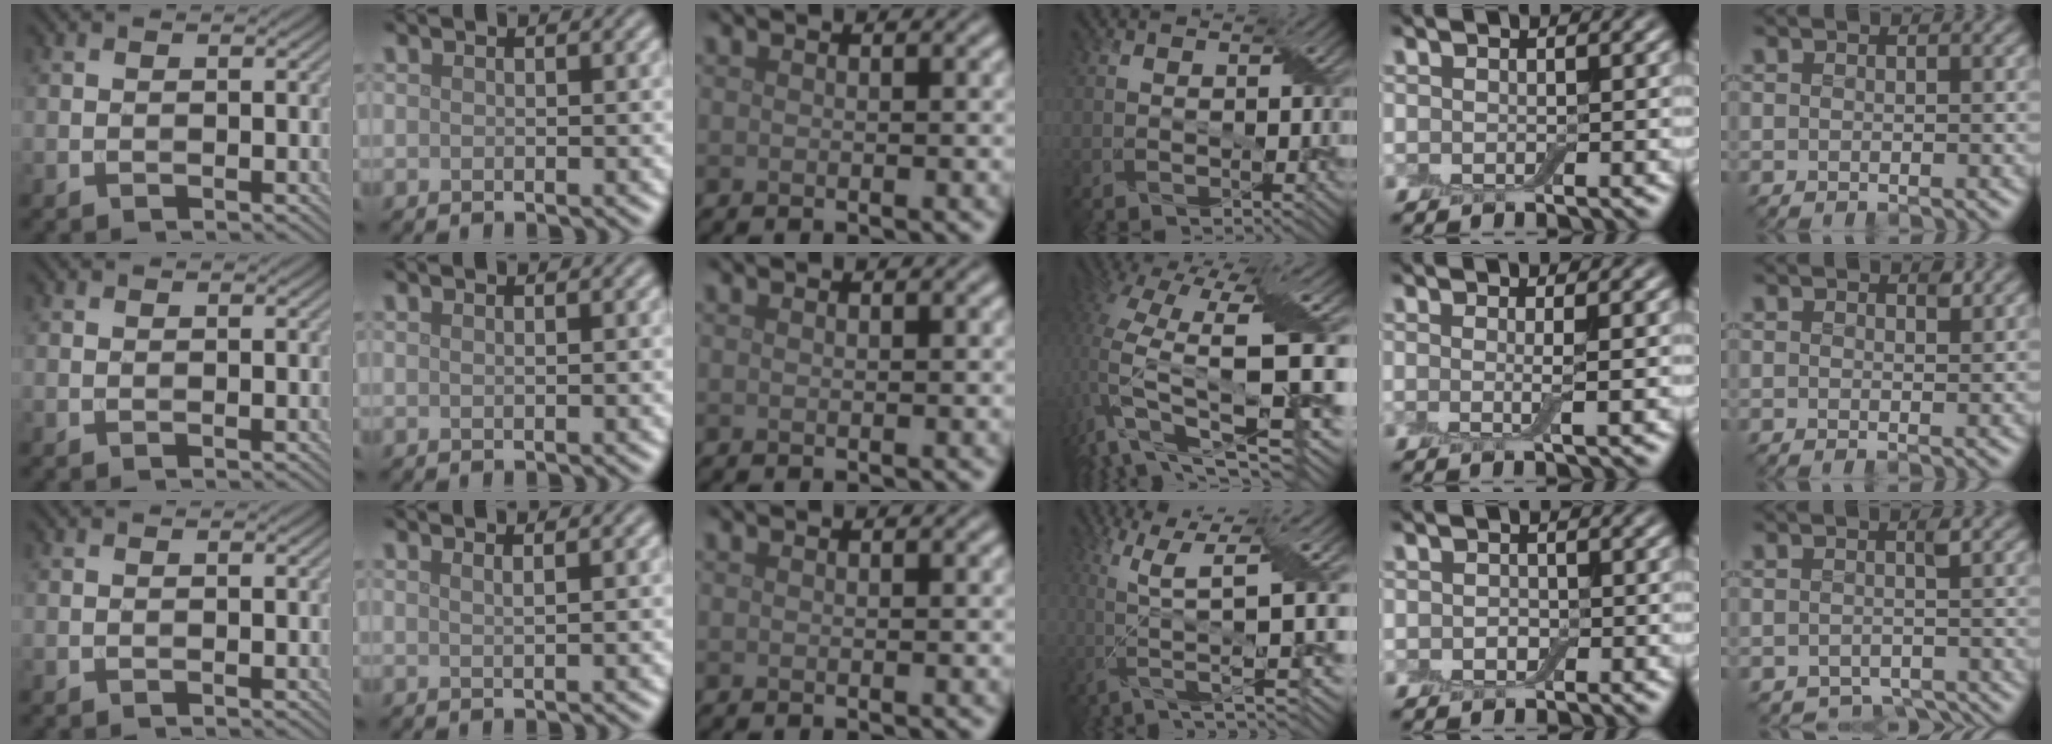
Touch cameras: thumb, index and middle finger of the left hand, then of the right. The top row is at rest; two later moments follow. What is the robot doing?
{"motion": "peel", "object": "bubble wrap"}